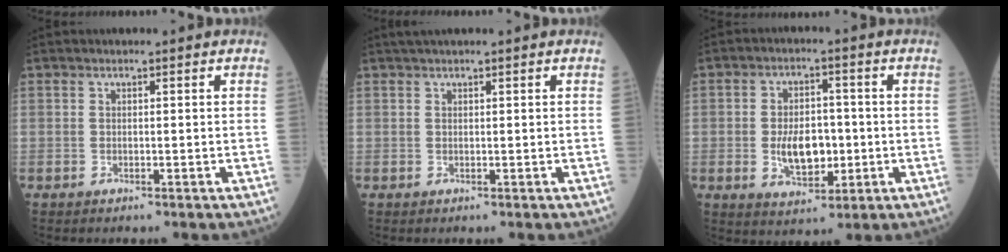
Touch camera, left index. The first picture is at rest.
{"total": 1.6, "force": [1.4, -0.1, 0.9], "torque": [-0.013, 0.019, 0.027]}
{"total": 7.5, "force": [-1.2, 4.2, 6.0], "torque": [-0.112, 0.002, -0.014]}